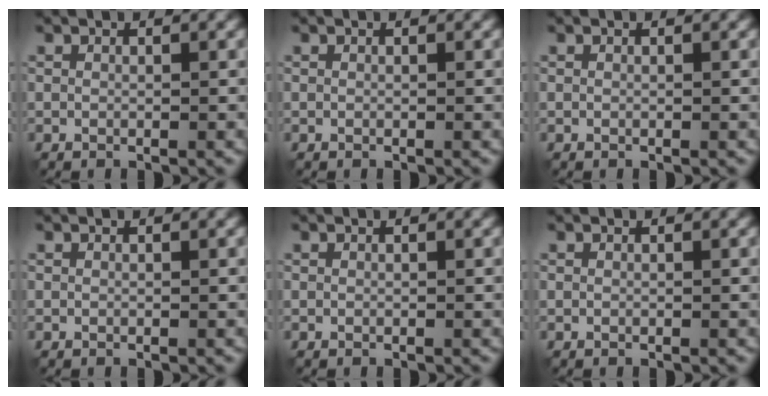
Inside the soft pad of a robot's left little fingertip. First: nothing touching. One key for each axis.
{"total": 0.0}
{"total": 0.0}
{"total": 0.0}
{"total": 0.0}
{"total": 0.0}